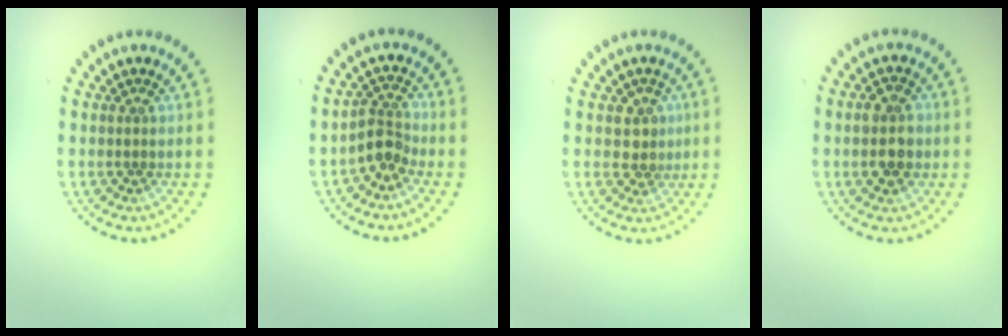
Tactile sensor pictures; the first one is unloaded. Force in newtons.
{"total": 2.3, "press": 1.8, "slide": 1.5}
{"total": 1.9, "press": 1.6, "slide": 1.0}
{"total": 2.9, "press": 2.9, "slide": 0.2}